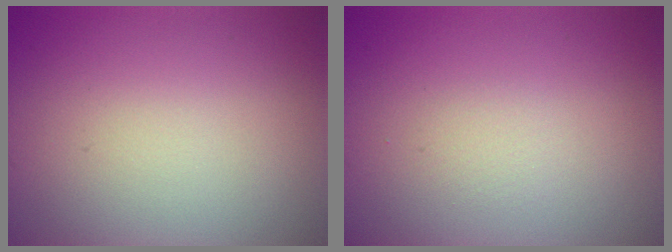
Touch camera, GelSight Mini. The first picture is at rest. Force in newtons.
{"total": 0.8, "press": 0.7, "slide": 0.1}